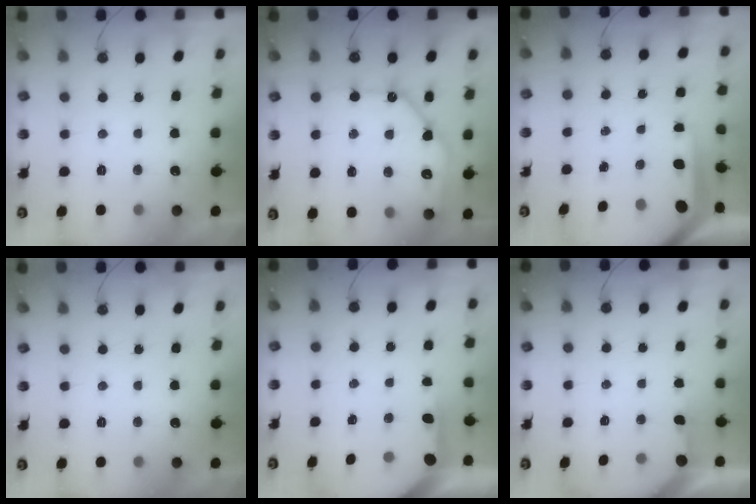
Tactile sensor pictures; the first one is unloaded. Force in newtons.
{"total": 14.2, "press": 14.1, "slide": 1.6}
{"total": 6.6, "press": 6.6, "slide": 0.5}
{"total": 0.0}
{"total": 3.9, "press": 3.9, "slide": 0.4}
{"total": 2.3, "press": 2.3, "slide": 0.3}